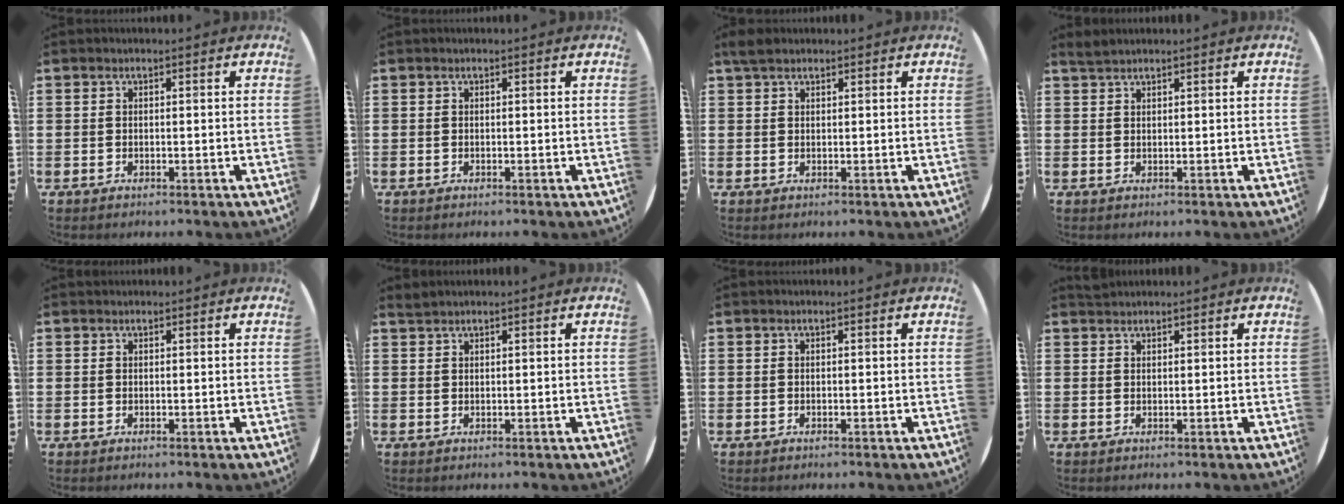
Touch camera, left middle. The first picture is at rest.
{"total": 0.0}
{"total": 1.9, "force": [1.6, 0.7, 0.8], "torque": [-0.011, 0.002, 0.028]}
{"total": 1.3, "force": [1.3, 0.1, 0.3], "torque": [-0.007, 0.002, 0.024]}
{"total": 0.0}
{"total": 0.8, "force": [0.8, -0.1, 0.0], "torque": [-0.001, -0.001, 0.016]}
{"total": 0.0}
{"total": 1.0, "force": [1.0, 0.2, -0.1], "torque": [-0.001, 0.001, 0.020]}